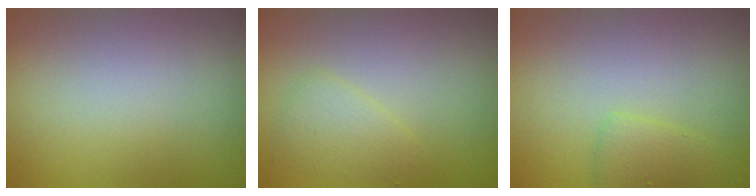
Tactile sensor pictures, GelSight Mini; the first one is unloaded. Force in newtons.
{"total": 1.9, "press": 1.9, "slide": 0.1}
{"total": 1.9, "press": 1.9, "slide": 0.1}